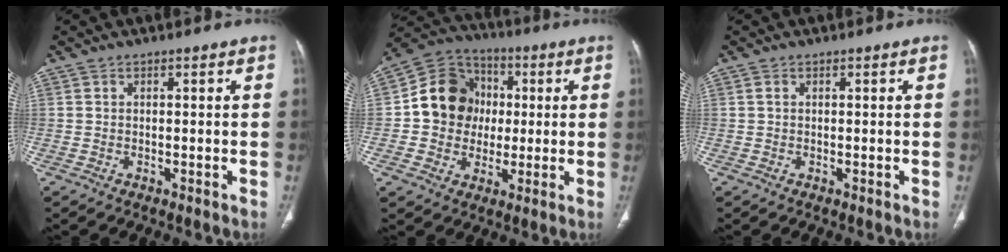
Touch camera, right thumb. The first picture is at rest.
{"total": 13.6, "force": [0.7, 12.2, 5.9], "torque": [-0.066, 0.021, 0.005]}
{"total": 0.5, "force": [0.1, 0.4, 0.3], "torque": [-0.008, 0.002, 0.002]}